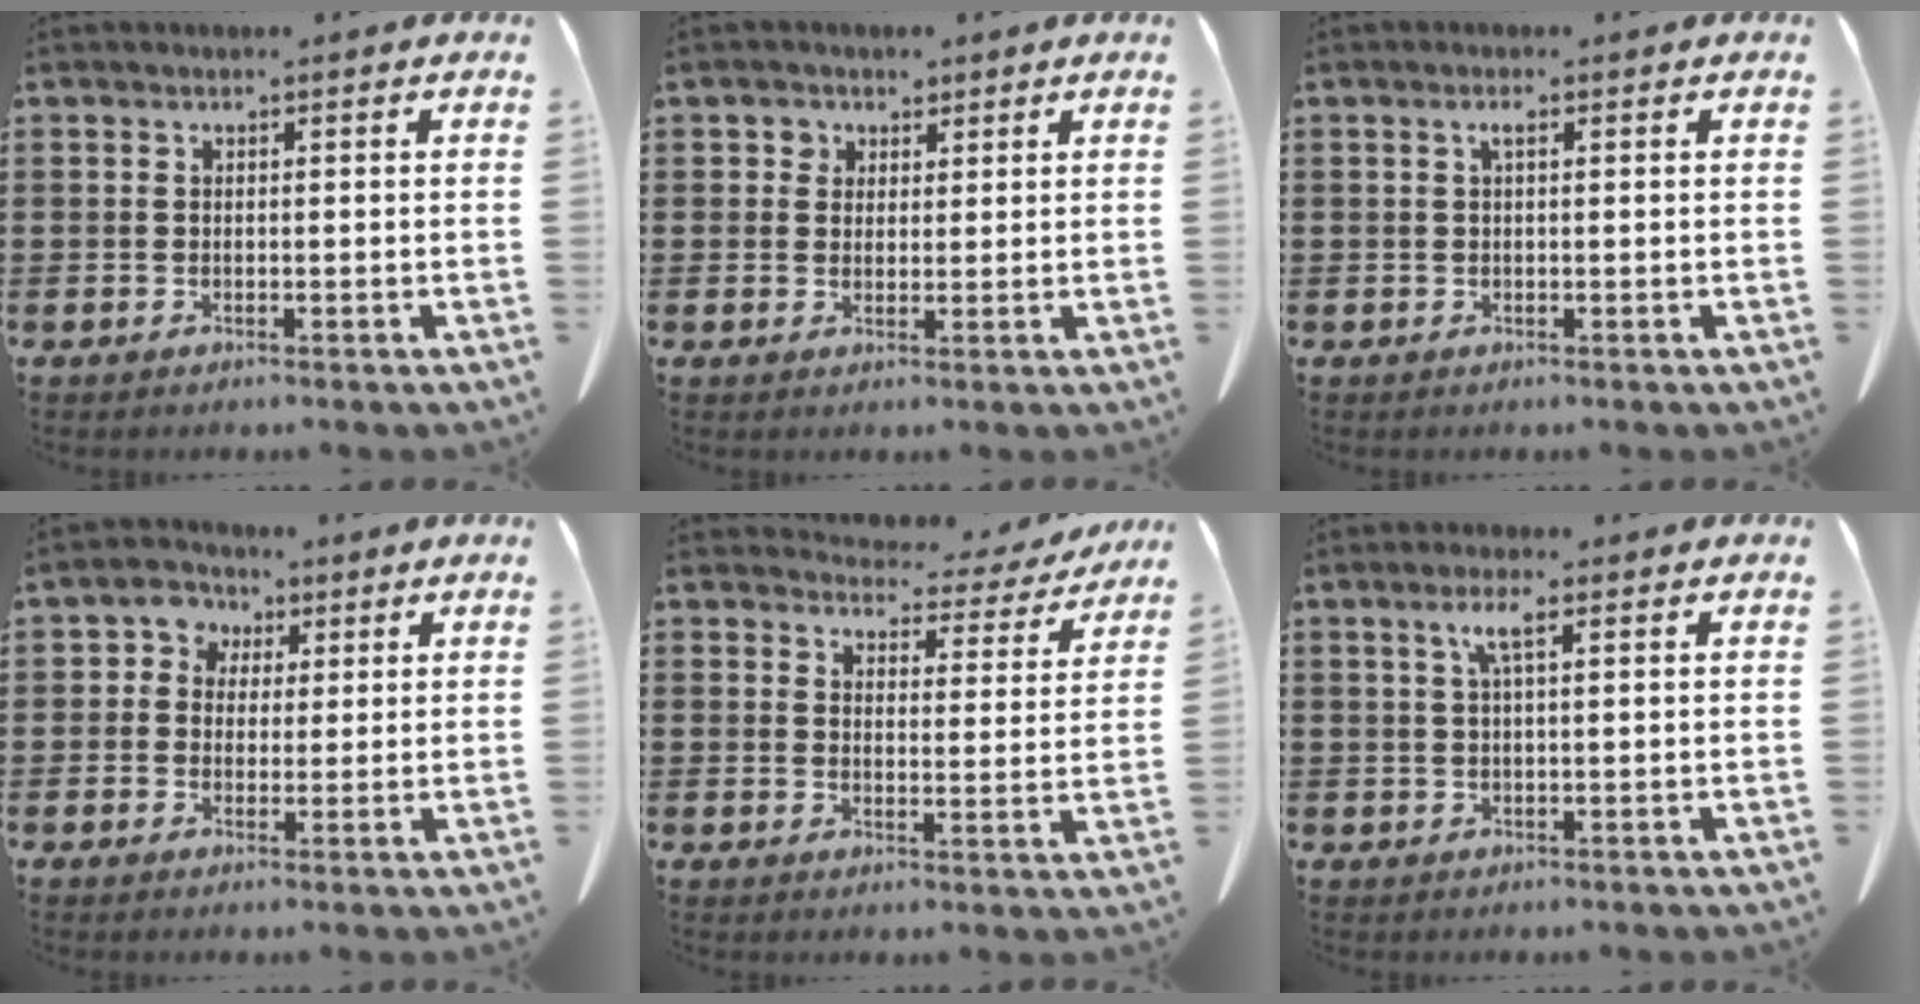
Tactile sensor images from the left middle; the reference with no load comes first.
{"total": 2.6, "force": [1.6, 2.0, 0.3], "torque": [-0.009, 0.008, 0.027]}
{"total": 1.2, "force": [0.4, 0.3, 1.1], "torque": [-0.023, 0.003, 0.005]}
{"total": 3.6, "force": [1.0, 3.4, 0.7], "torque": [-0.033, 0.012, 0.013]}
{"total": 4.6, "force": [4.5, 0.8, 0.7], "torque": [-0.028, -0.026, 0.076]}
{"total": 3.3, "force": [1.3, 0.5, 2.9], "torque": [-0.062, 0.007, 0.020]}